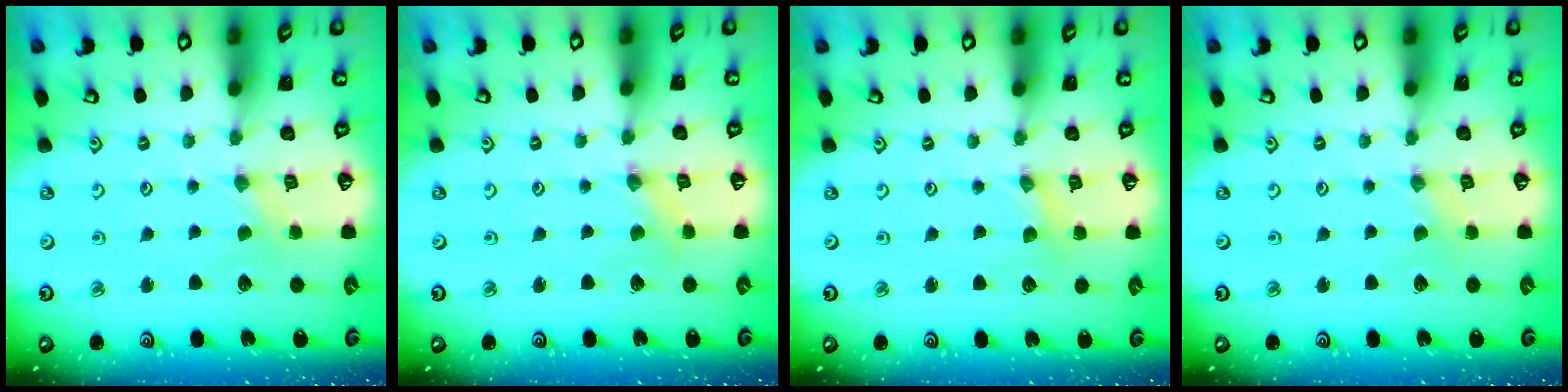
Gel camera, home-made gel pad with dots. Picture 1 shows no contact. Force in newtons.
{"total": 1.4, "press": 1.3, "slide": 0.3}
{"total": 1.4, "press": 1.4, "slide": 0.3}
{"total": 0.0}